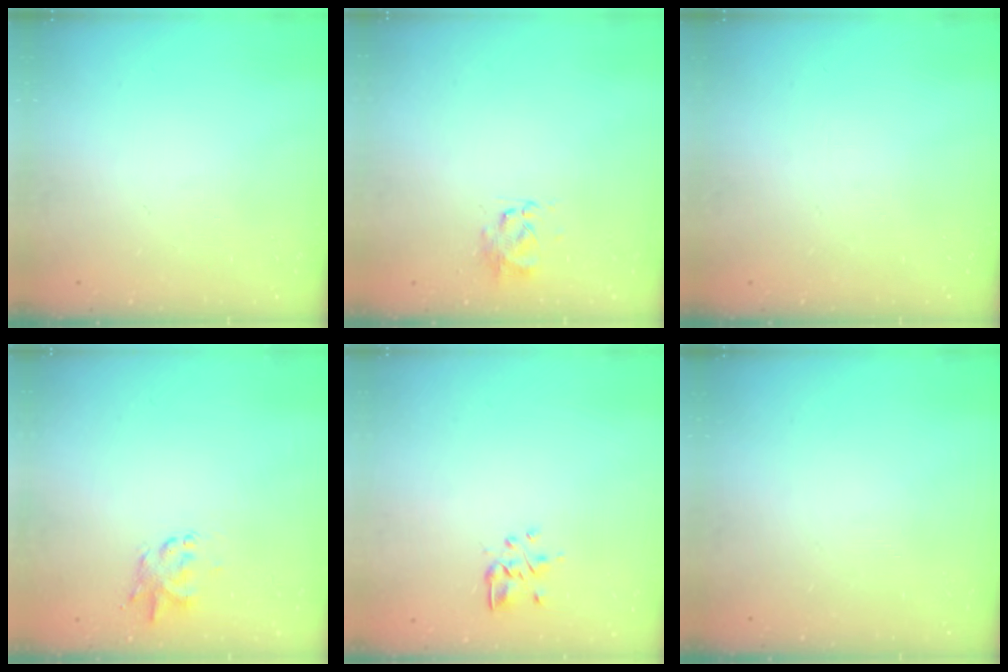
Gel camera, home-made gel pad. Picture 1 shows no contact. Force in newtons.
{"total": 3.6, "press": 3.6, "slide": 0.6}
{"total": 0.0}
{"total": 1.4, "press": 1.3, "slide": 0.5}
{"total": 2.9, "press": 2.7, "slide": 1.0}
{"total": 0.0}